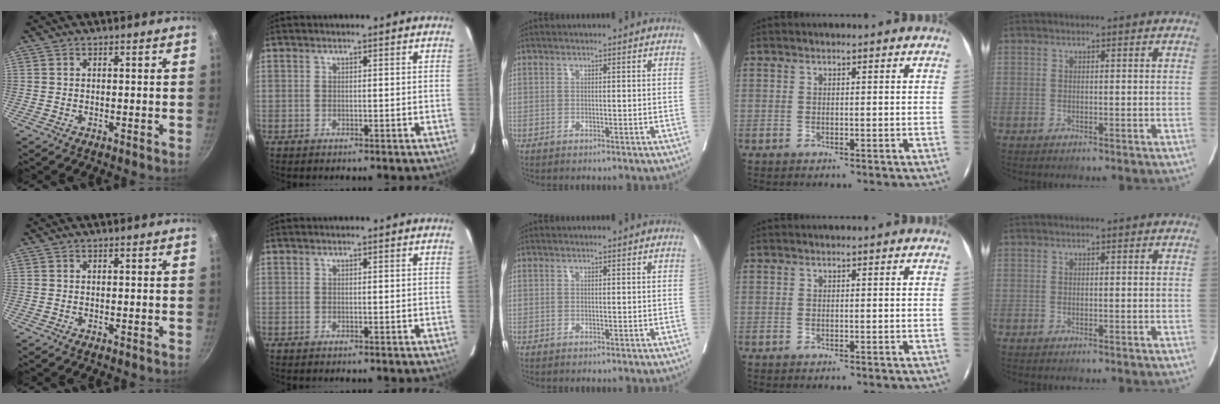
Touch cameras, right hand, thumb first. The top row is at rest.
{}